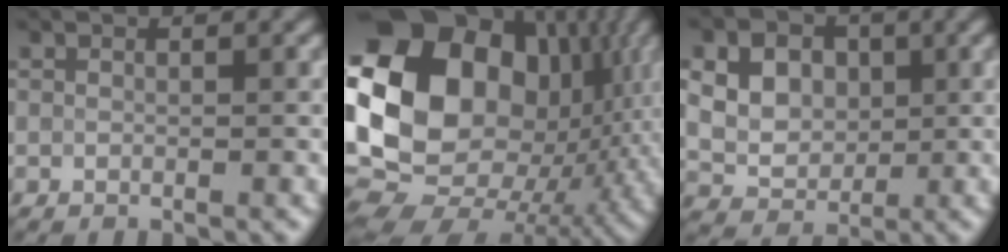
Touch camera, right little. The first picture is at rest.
{"total": 19.7, "force": [2.2, 14.7, 13.0], "torque": [-0.254, 0.014, 0.055]}
{"total": 9.3, "force": [3.3, 7.3, 4.8], "torque": [-0.083, 0.035, 0.051]}